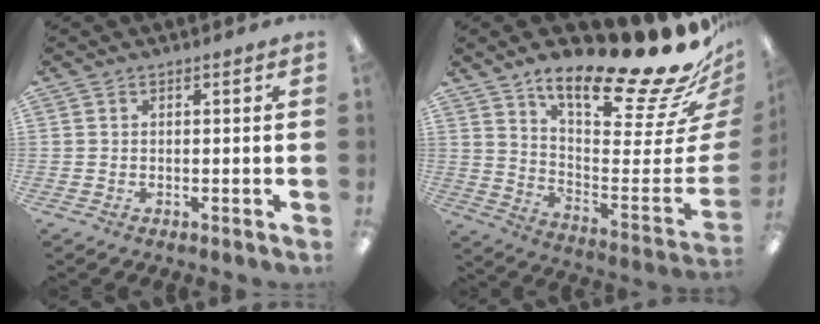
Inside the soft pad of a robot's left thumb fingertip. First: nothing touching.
{"total": 23.5, "force": [17.1, 4.6, 15.5], "torque": [-0.205, -0.142, 0.266]}